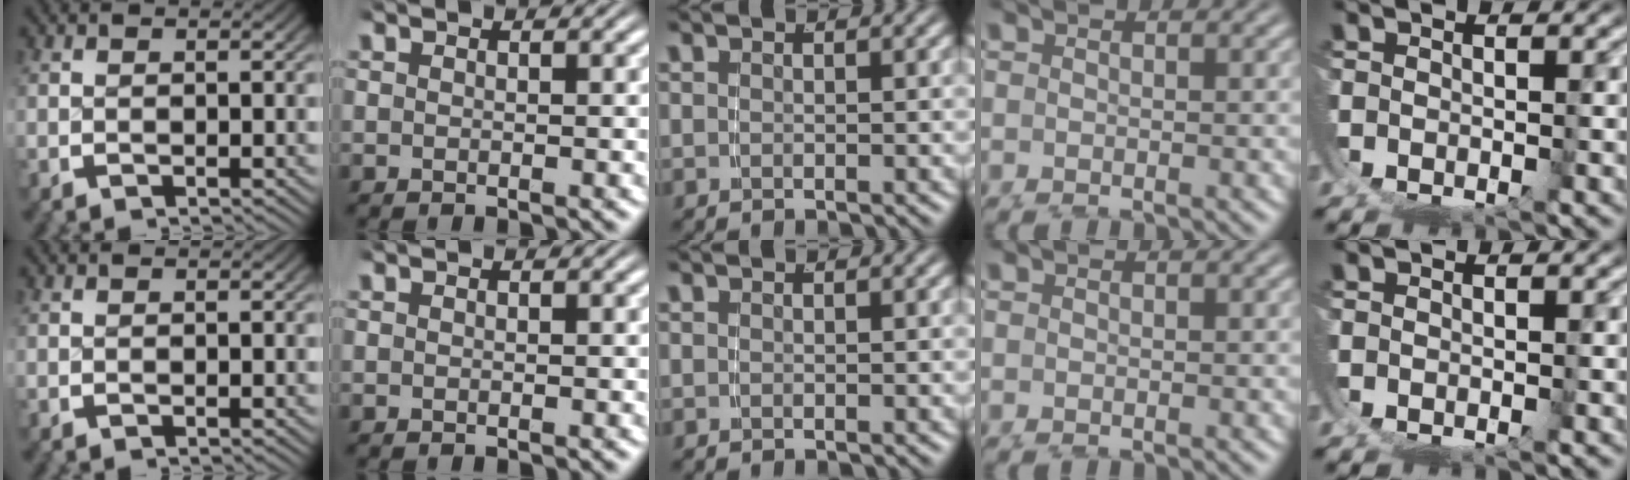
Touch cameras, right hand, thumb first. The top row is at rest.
{}